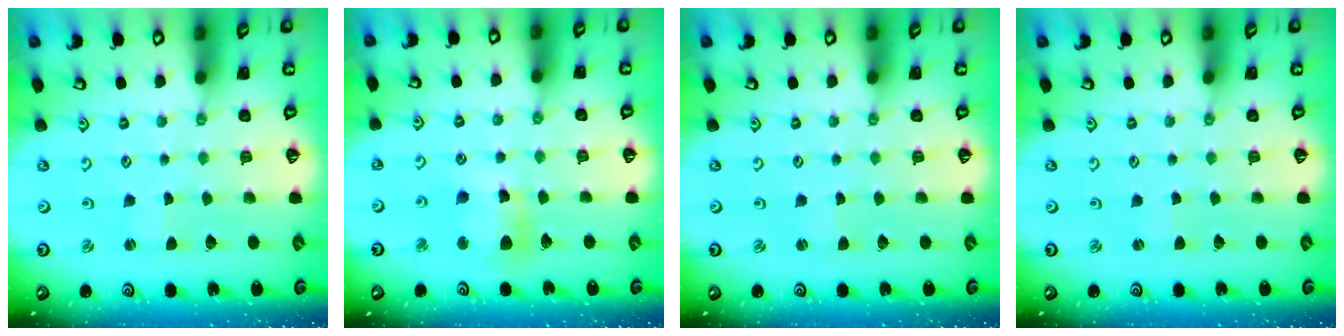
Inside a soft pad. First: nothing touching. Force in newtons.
{"total": 9.1, "press": 9.0, "slide": 1.4}
{"total": 1.1, "press": 1.1, "slide": 0.2}
{"total": 0.6, "press": 0.6, "slide": 0.1}